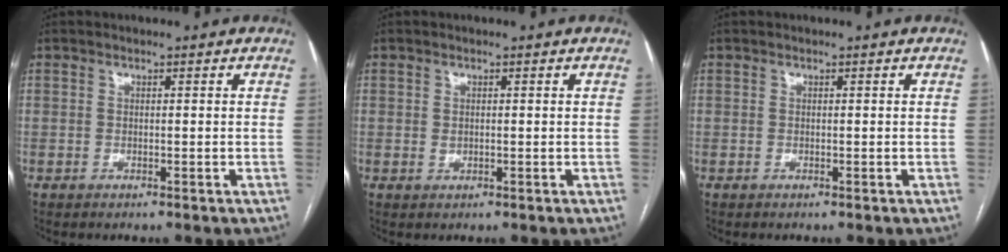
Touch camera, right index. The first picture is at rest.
{"total": 0.7, "force": [0.1, 0.5, 0.5], "torque": [-0.012, -0.002, 0.004]}
{"total": 0.0}